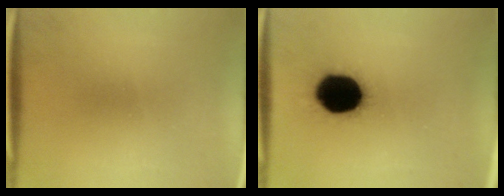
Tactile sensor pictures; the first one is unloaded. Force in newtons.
{"total": 18.9}